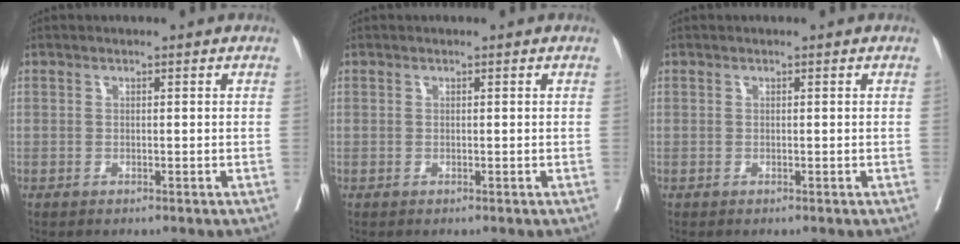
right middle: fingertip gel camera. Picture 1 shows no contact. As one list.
[{"total": 0.0}, {"total": 0.0}]